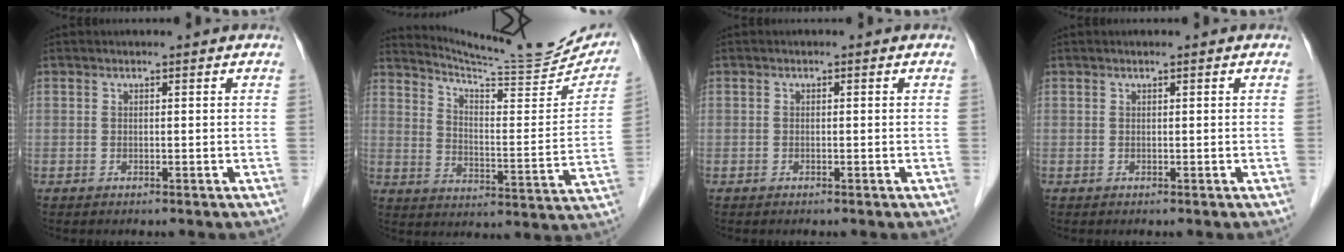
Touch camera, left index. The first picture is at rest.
{"total": 19.1, "force": [18.1, 1.1, 6.0], "torque": [-0.091, -0.061, 0.244]}
{"total": 0.0}
{"total": 0.0}